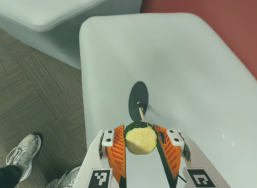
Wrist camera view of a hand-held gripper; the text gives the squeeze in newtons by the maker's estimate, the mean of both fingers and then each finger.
{"total": 10.8, "left": 11.4, "right": 10.2}